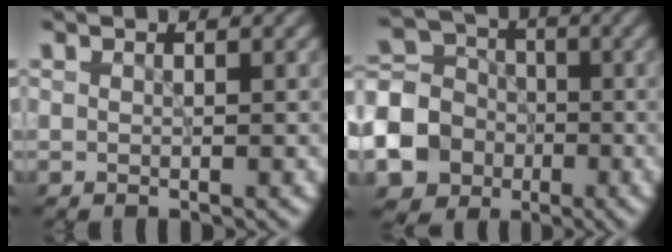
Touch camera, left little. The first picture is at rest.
{"total": 9.6, "force": [-3.2, 8.4, 3.4], "torque": [-0.088, -0.021, -0.082]}